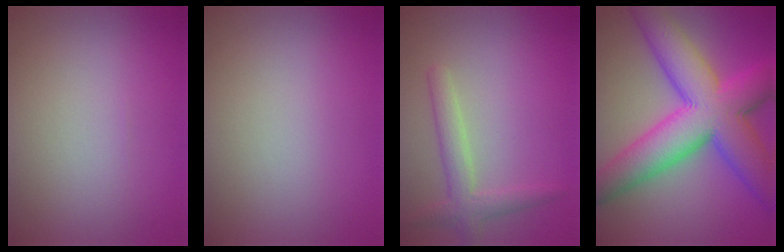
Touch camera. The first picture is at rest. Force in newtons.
{"total": 0.0}
{"total": 2.6, "press": 2.6, "slide": 0.1}
{"total": 11.9, "press": 11.9, "slide": 0.2}